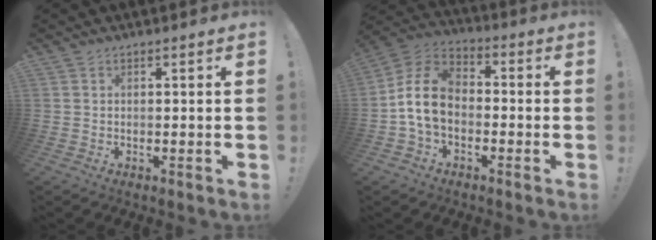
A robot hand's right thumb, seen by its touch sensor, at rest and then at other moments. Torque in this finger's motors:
{"motor_torque": [0.10, 0.44, 0.18, -0.04, 0.09]}